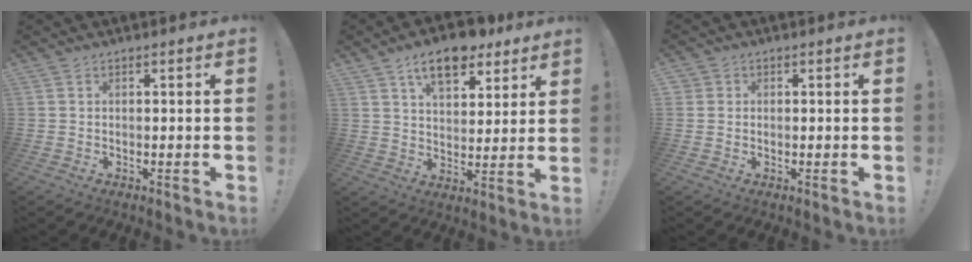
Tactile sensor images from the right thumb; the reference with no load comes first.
{"total": 11.9, "force": [7.8, 6.1, 6.7], "torque": [-0.100, -0.044, 0.137]}
{"total": 1.6, "force": [0.4, 1.5, 0.4], "torque": [-0.009, 0.000, 0.008]}